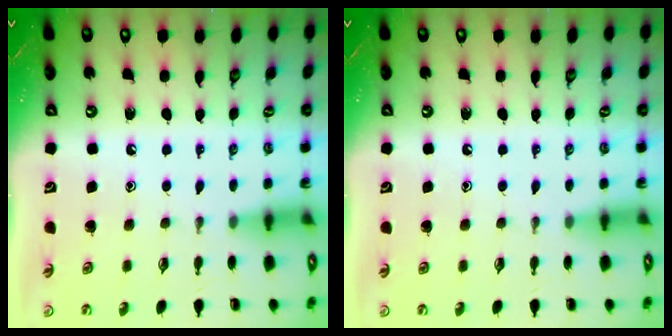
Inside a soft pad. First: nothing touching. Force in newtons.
{"total": 0.0}